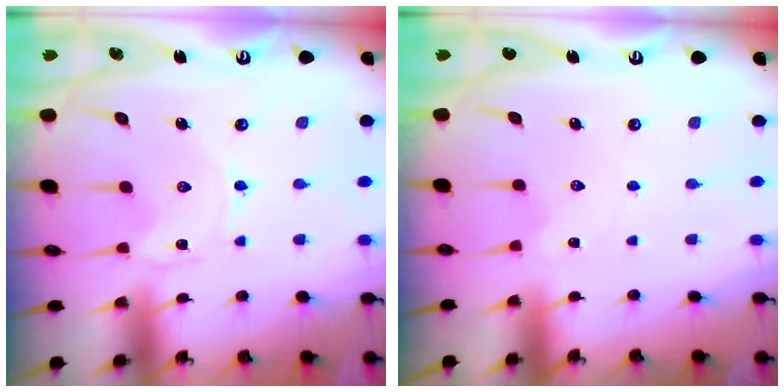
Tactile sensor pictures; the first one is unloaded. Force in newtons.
{"total": 1.8, "press": 1.7, "slide": 0.3}